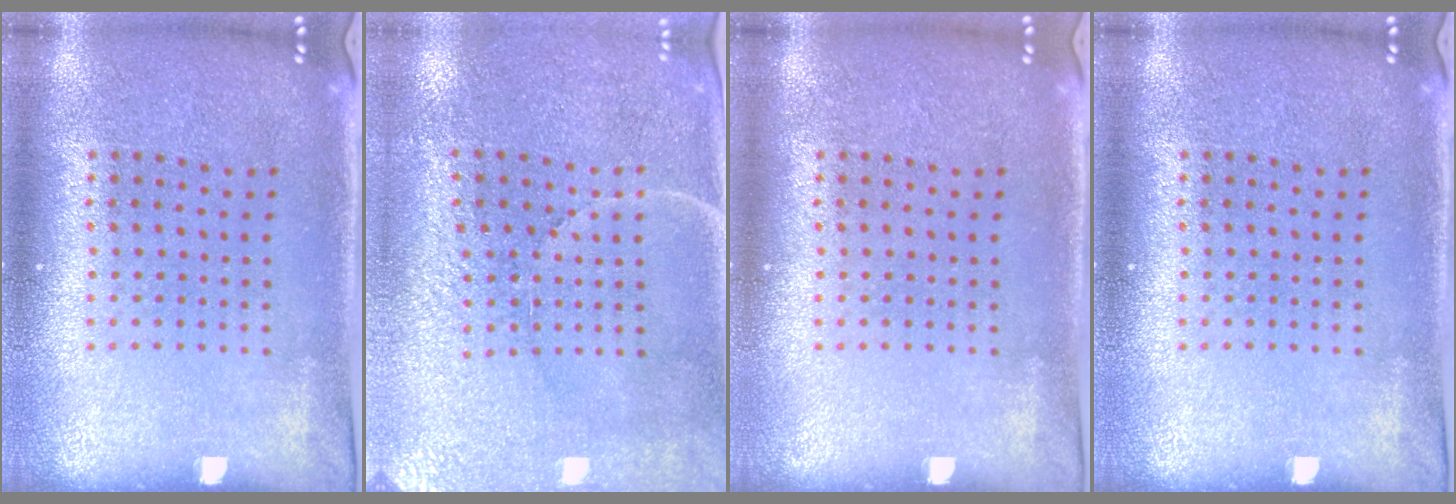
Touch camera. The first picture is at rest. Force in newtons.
{"total": 3.3, "press": 3.2, "slide": 0.8}
{"total": 0.0}
{"total": 0.0}